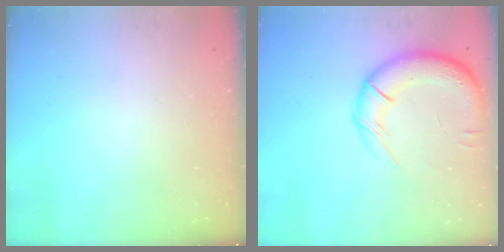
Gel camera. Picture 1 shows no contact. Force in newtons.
{"total": 15.7, "press": 15.2, "slide": 3.7}